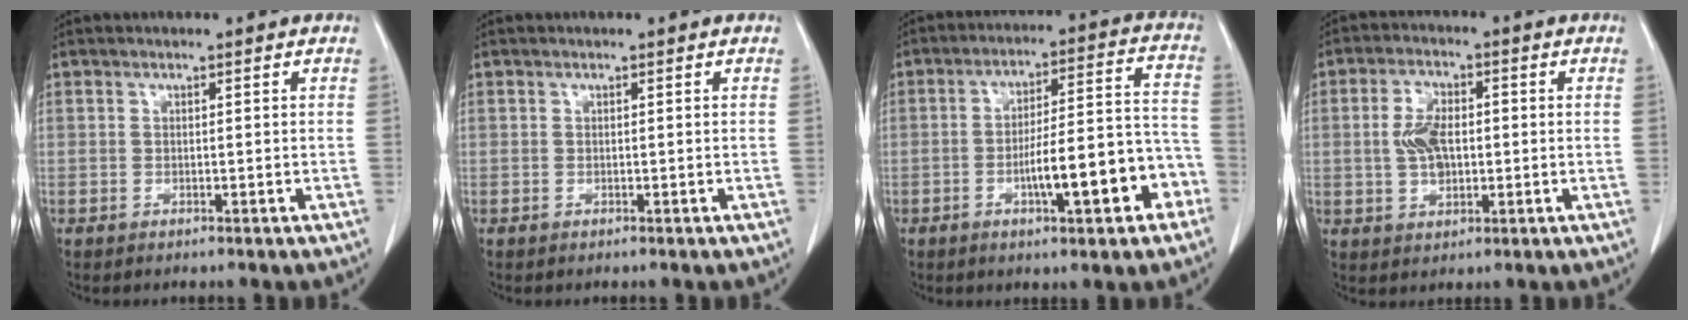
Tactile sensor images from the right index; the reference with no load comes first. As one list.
[{"total": 0.0}, {"total": 12.9, "force": [-4.9, 2.7, 11.7], "torque": [-0.167, 0.031, -0.066]}, {"total": 6.0, "force": [0.1, 3.4, 5.0], "torque": [-0.100, 0.010, 0.004]}]